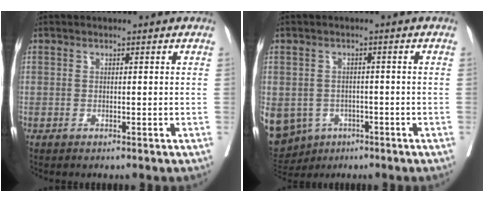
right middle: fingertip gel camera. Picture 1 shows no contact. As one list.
[{"total": 20.2, "force": [-7.9, 16.9, 7.8], "torque": [-0.267, -0.004, -0.103]}]